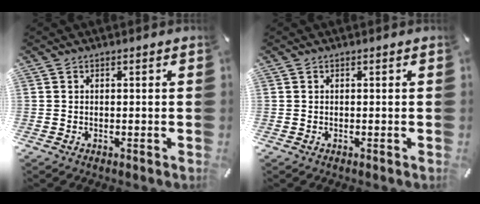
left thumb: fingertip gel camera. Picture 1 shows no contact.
{"total": 0.0}